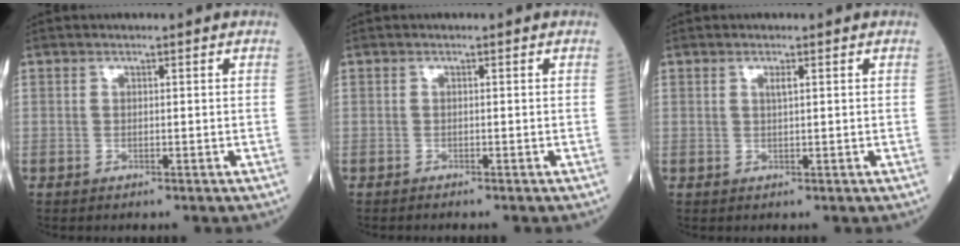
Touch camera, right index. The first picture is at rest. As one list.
[{"total": 1.3, "force": [-1.2, -0.1, 0.5], "torque": [-0.002, 0.001, -0.016]}, {"total": 0.9, "force": [0.4, 0.0, 0.8], "torque": [-0.021, -0.001, 0.007]}]